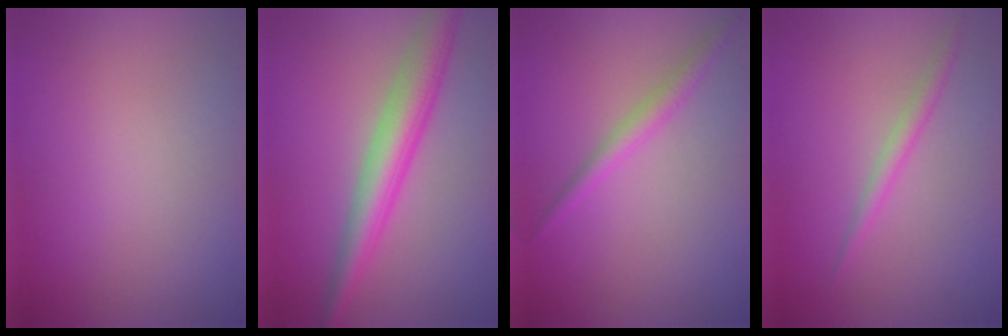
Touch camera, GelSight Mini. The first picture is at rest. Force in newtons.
{"total": 4.7, "press": 4.7, "slide": 0.0}
{"total": 1.7, "press": 1.7, "slide": 0.1}
{"total": 1.4, "press": 1.4, "slide": 0.1}